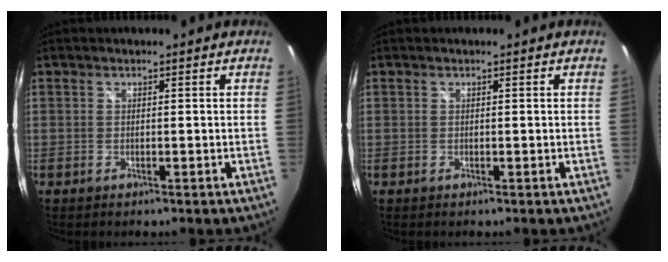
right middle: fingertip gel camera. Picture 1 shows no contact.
{"total": 0.0}